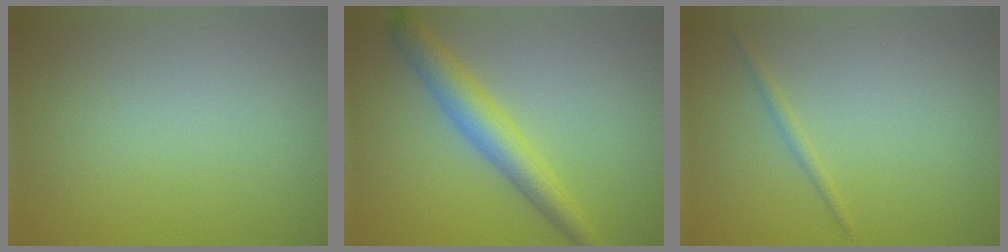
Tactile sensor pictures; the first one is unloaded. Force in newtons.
{"total": 4.2, "press": 4.2, "slide": 0.1}
{"total": 0.9, "press": 0.9, "slide": 0.0}